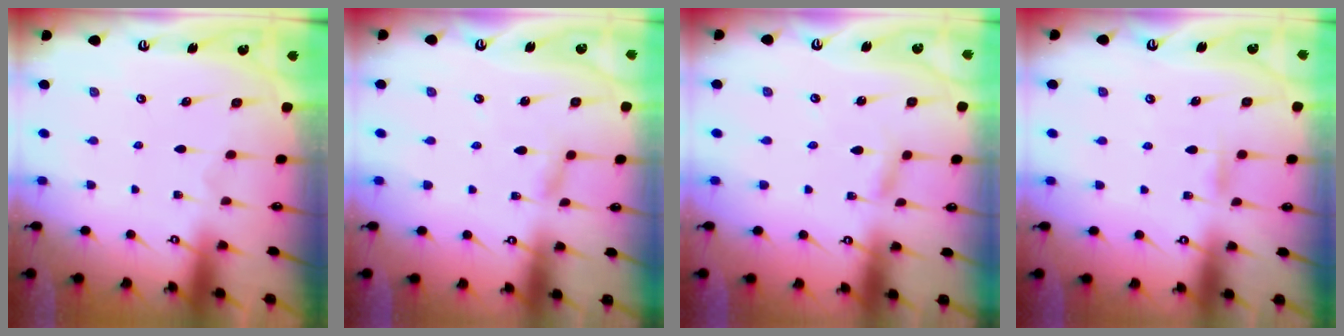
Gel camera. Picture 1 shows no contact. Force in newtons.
{"total": 2.4, "press": 2.4, "slide": 0.3}
{"total": 2.5, "press": 2.5, "slide": 0.2}
{"total": 4.9, "press": 4.9, "slide": 0.5}